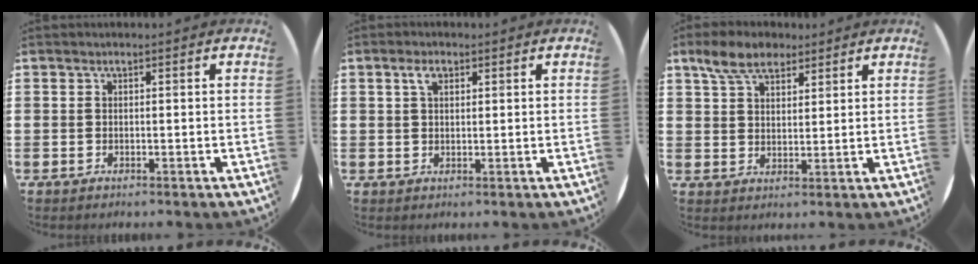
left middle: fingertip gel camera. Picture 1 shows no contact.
{"total": 2.2, "force": [1.2, 1.1, 1.4], "torque": [-0.023, 0.004, 0.019]}
{"total": 6.1, "force": [4.7, 2.9, 2.4], "torque": [-0.051, -0.002, 0.088]}